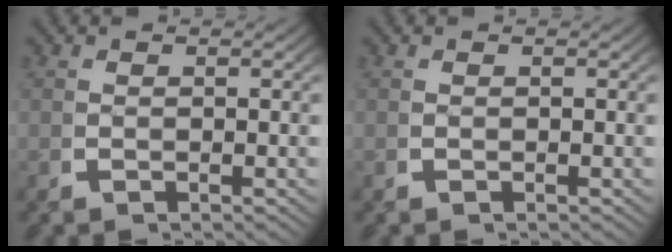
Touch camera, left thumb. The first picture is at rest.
{"total": 0.0}